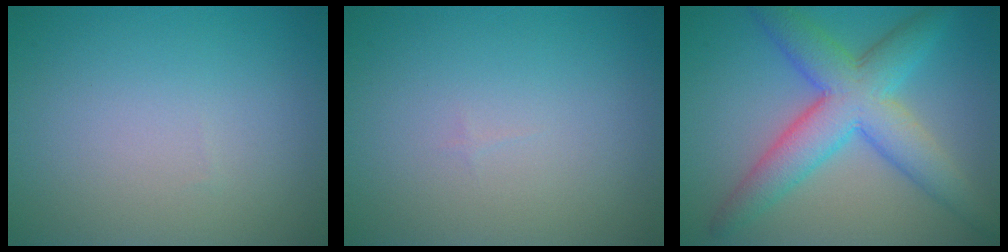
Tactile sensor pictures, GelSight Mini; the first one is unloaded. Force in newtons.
{"total": 0.0}
{"total": 7.5, "press": 7.5, "slide": 0.2}